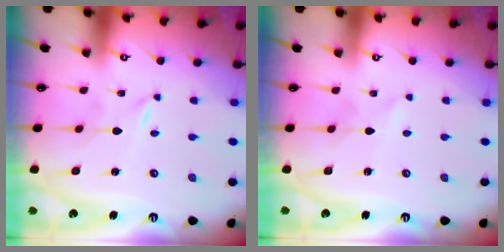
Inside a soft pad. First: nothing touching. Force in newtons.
{"total": 1.5, "press": 1.5, "slide": 0.1}